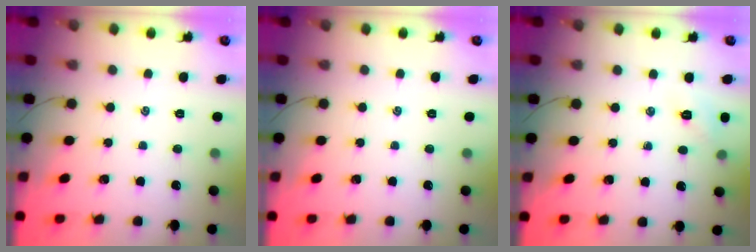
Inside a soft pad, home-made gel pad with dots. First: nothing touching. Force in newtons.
{"total": 0.0}
{"total": 5.4, "press": 5.3, "slide": 1.4}